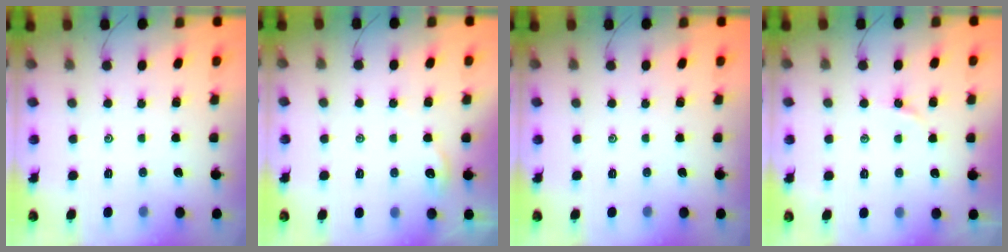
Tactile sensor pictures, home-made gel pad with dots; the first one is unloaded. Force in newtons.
{"total": 2.2, "press": 2.2, "slide": 0.4}
{"total": 0.0}
{"total": 1.9, "press": 1.9, "slide": 0.3}